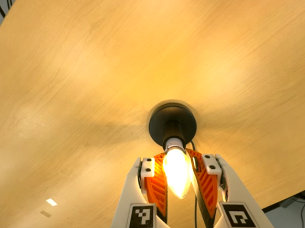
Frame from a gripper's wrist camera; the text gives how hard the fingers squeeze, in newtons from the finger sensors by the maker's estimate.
{"total": 21.7, "left": 20.6, "right": 22.9}